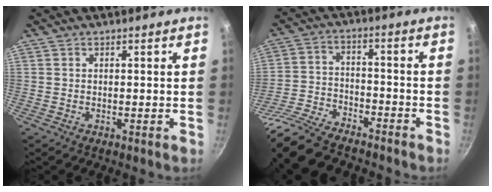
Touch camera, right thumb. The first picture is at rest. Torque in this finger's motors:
{"motor_torque": [0.92, -0.53, 0.90, -1.87, 0.32]}